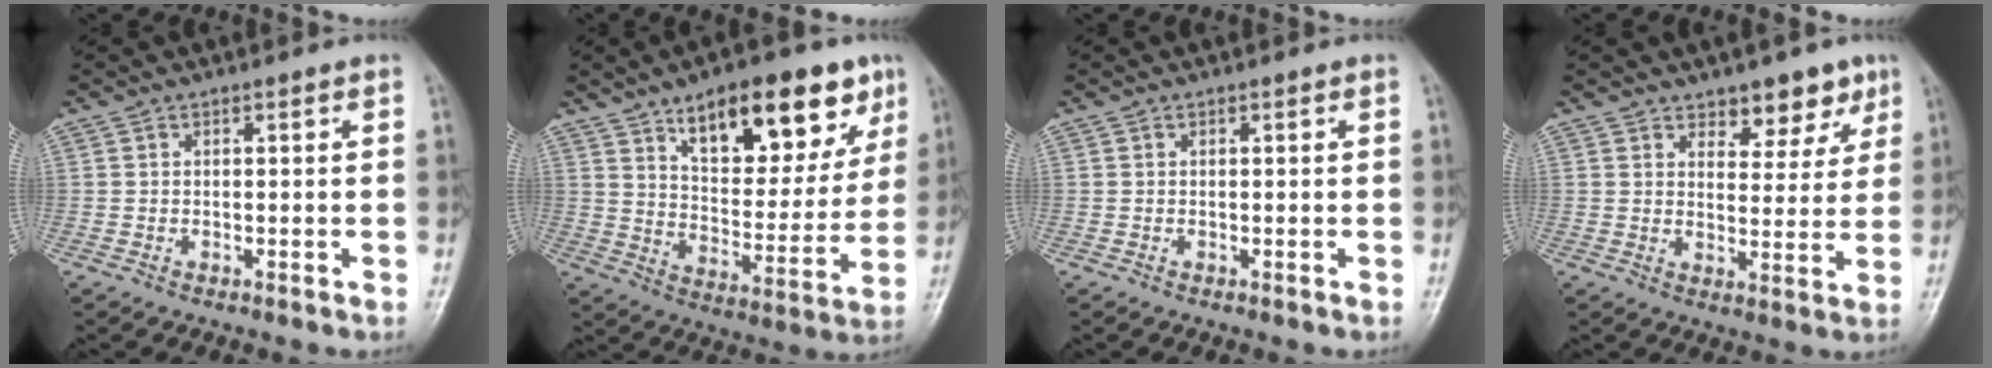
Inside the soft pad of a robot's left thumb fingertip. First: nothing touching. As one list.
[{"total": 21.0, "force": [11.6, 9.1, 15.0], "torque": [-0.168, -0.042, 0.181]}, {"total": 0.0}, {"total": 7.3, "force": [5.0, 4.0, 3.6], "torque": [-0.009, -0.029, 0.071]}]